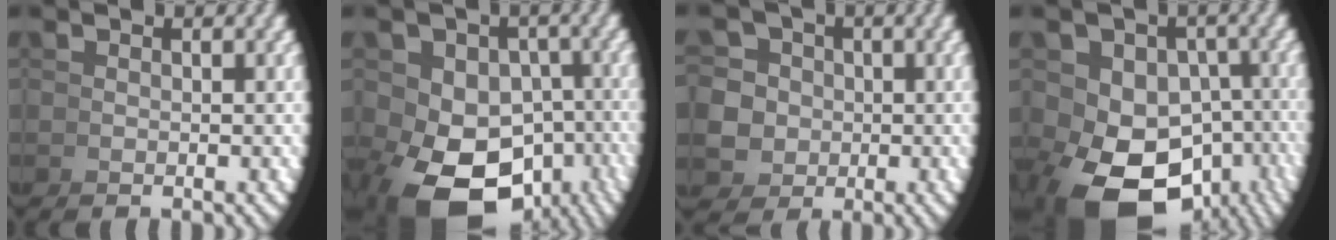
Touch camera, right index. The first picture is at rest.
{"total": 11.4, "force": [-4.8, 7.6, 7.1], "torque": [-0.155, -0.078, -0.039]}
{"total": 8.1, "force": [-0.6, 7.4, 3.2], "torque": [-0.065, -0.020, -0.005]}
{"total": 12.9, "force": [-5.4, 8.7, 7.9], "torque": [-0.170, -0.080, -0.049]}